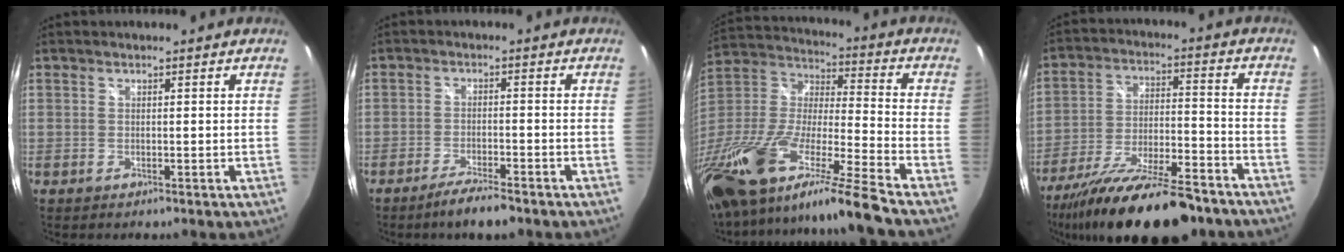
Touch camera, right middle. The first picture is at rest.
{"total": 5.4, "force": [-4.3, 0.8, 3.2], "torque": [-0.075, -0.002, -0.077]}
{"total": 29.1, "force": [-20.3, 2.1, 20.7], "torque": [-0.362, -0.068, -0.364]}
{"total": 23.6, "force": [-18.5, 5.7, 13.5], "torque": [-0.245, -0.049, -0.287]}